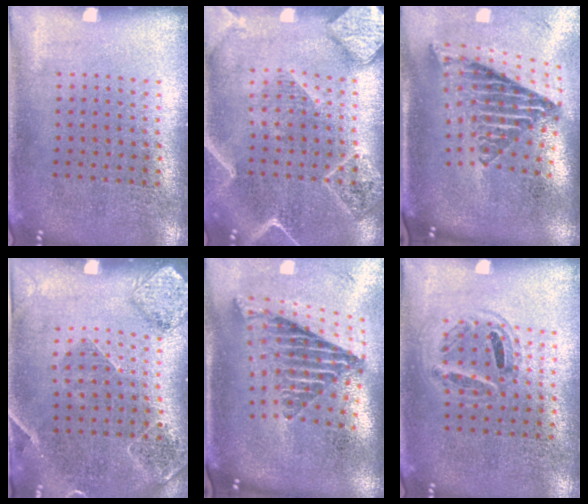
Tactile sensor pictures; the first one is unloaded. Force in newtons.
{"total": 2.2, "press": 2.2, "slide": 0.2}
{"total": 2.7, "press": 1.7, "slide": 2.0}
{"total": 1.6, "press": 1.6, "slide": 0.4}
{"total": 2.6, "press": 1.7, "slide": 1.9}
{"total": 0.8, "press": 0.8, "slide": 0.2}